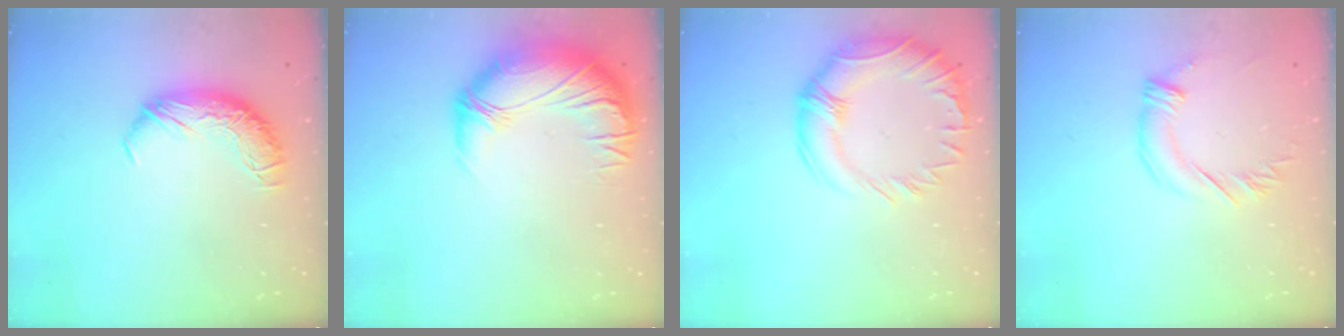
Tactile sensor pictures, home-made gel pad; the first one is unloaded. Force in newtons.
{"total": 3.4, "press": 1.5, "slide": 3.1}
{"total": 7.2, "press": 6.1, "slide": 3.8}
{"total": 2.4, "press": 2.2, "slide": 1.0}